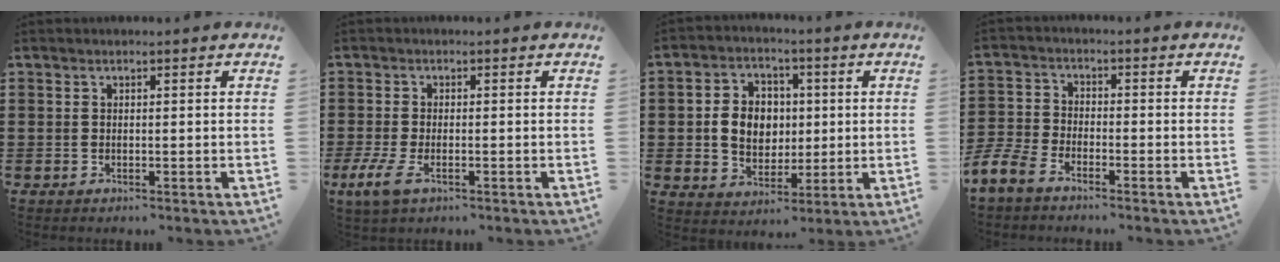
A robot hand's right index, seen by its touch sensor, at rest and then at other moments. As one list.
[{"total": 3.7, "force": [-1.6, 1.1, 3.1], "torque": [-0.090, -0.017, -0.038]}, {"total": 7.1, "force": [0.1, 5.9, 3.9], "torque": [-0.076, 0.013, -0.002]}, {"total": 4.6, "force": [-4.0, 1.3, 1.9], "torque": [-0.070, -0.008, -0.088]}]